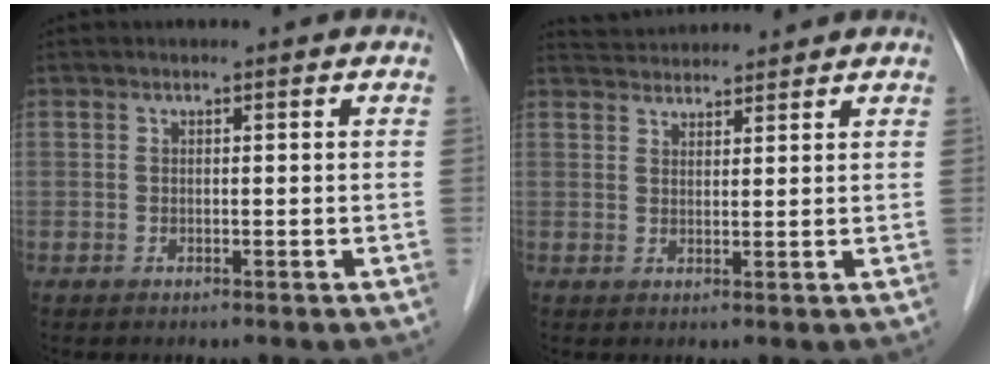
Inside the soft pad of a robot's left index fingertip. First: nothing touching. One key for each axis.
{"total": 5.3, "fx": 5.3, "fy": 0.6, "fz": 0.6, "tx": -0.016, "ty": 0.035, "tz": 0.085}